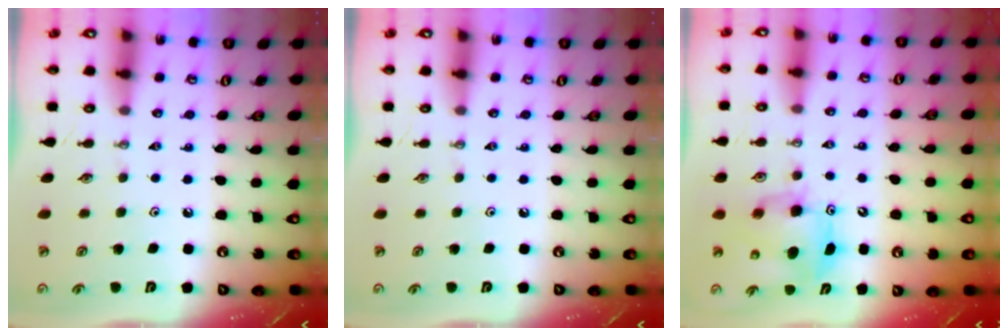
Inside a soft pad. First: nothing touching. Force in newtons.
{"total": 0.0}
{"total": 8.0, "press": 8.0, "slide": 0.8}